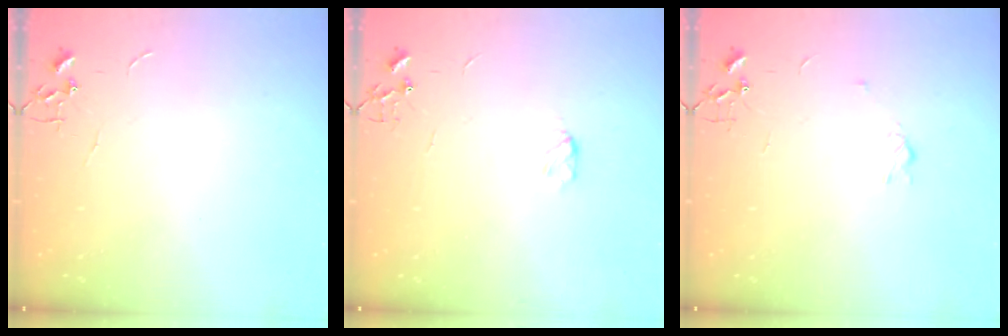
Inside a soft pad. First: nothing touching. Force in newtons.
{"total": 3.9, "press": 3.9, "slide": 0.4}
{"total": 2.9, "press": 2.9, "slide": 0.5}